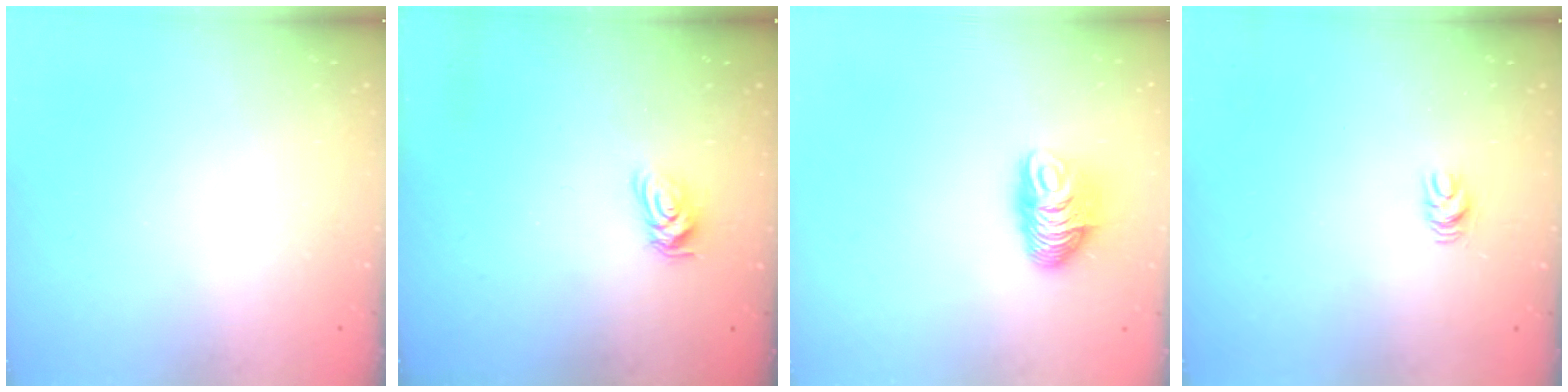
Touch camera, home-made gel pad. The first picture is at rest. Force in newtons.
{"total": 7.2, "press": 7.1, "slide": 0.7}
{"total": 9.4, "press": 9.4, "slide": 0.9}
{"total": 5.1, "press": 5.1, "slide": 0.5}